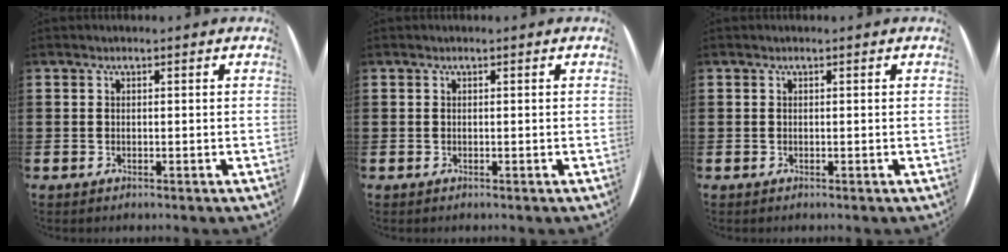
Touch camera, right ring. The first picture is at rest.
{"total": 0.0}
{"total": 0.0}